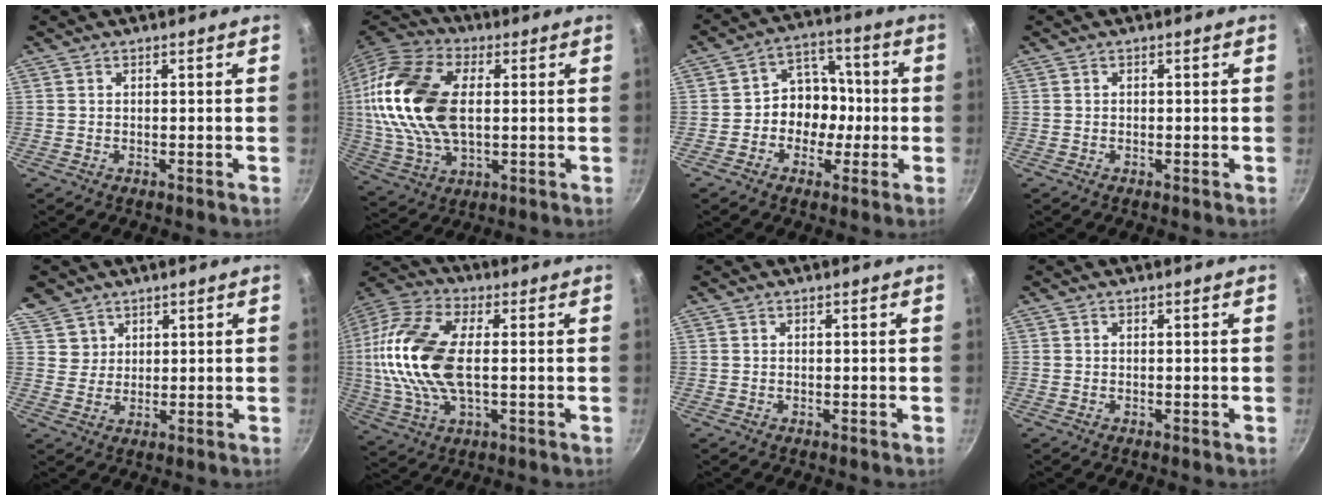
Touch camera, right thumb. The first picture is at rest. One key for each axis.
{"total": 21.8, "fx": 2.7, "fy": 13.1, "fz": 17.2, "tx": -0.325, "ty": 0.010, "tz": 0.044}
{"total": 9.5, "fx": -1.5, "fy": 7.9, "fz": 4.9, "tx": -0.015, "ty": 0.033, "tz": -0.035}
{"total": 0.0}
{"total": 6.0, "fx": 4.0, "fy": 4.4, "fz": 0.8, "tx": 0.016, "ty": -0.004, "tz": 0.079}
{"total": 19.4, "fx": 0.8, "fy": 9.9, "fz": 16.6, "tx": -0.341, "ty": 0.022, "tz": 0.006}
{"total": 0.0}
{"total": 0.0}